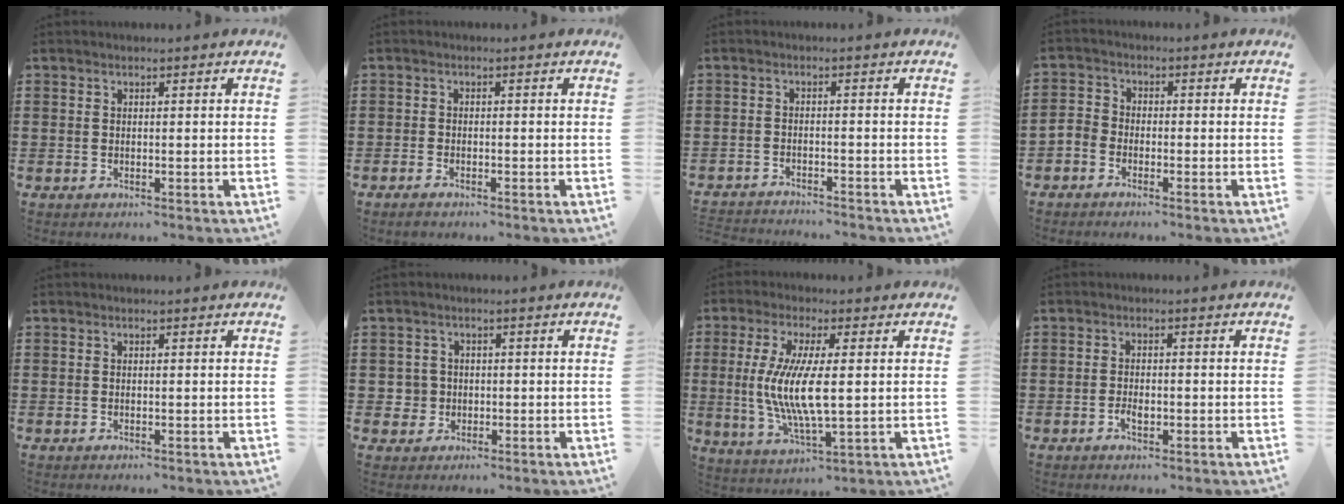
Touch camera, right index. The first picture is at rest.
{"total": 0.8, "force": [-0.7, 0.3, 0.3], "torque": [-0.006, -0.002, -0.014]}
{"total": 2.2, "force": [-2.2, 0.0, -0.3], "torque": [-0.001, 0.002, -0.048]}
{"total": 2.4, "force": [-2.1, 1.0, 0.3], "torque": [-0.020, 0.002, -0.048]}
{"total": 0.0}
{"total": 2.9, "force": [-0.4, 2.8, 0.6], "torque": [-0.024, 0.007, -0.011]}
{"total": 9.1, "force": [0.5, 2.4, 8.7], "torque": [-0.182, -0.008, 0.004]}
{"total": 1.9, "force": [-0.7, 0.9, 1.5], "torque": [-0.036, -0.002, -0.015]}